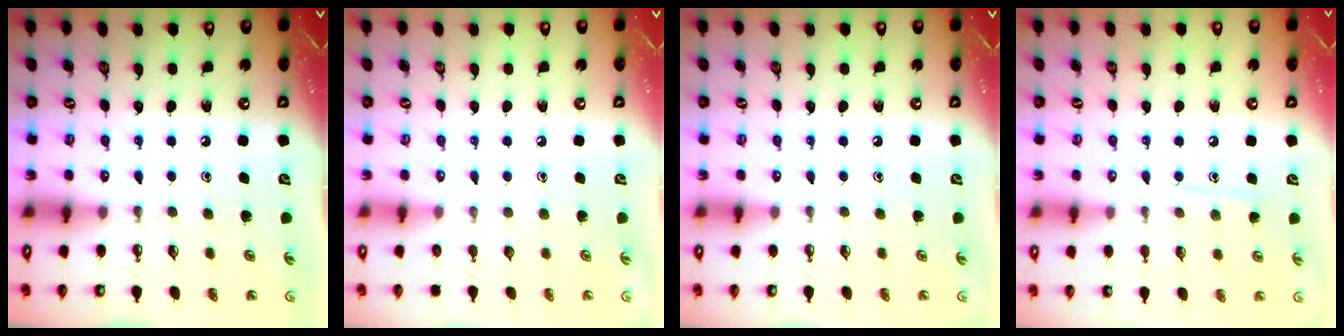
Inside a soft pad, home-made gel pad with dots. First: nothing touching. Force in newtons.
{"total": 0.0}
{"total": 0.0}
{"total": 6.9, "press": 6.9, "slide": 0.8}